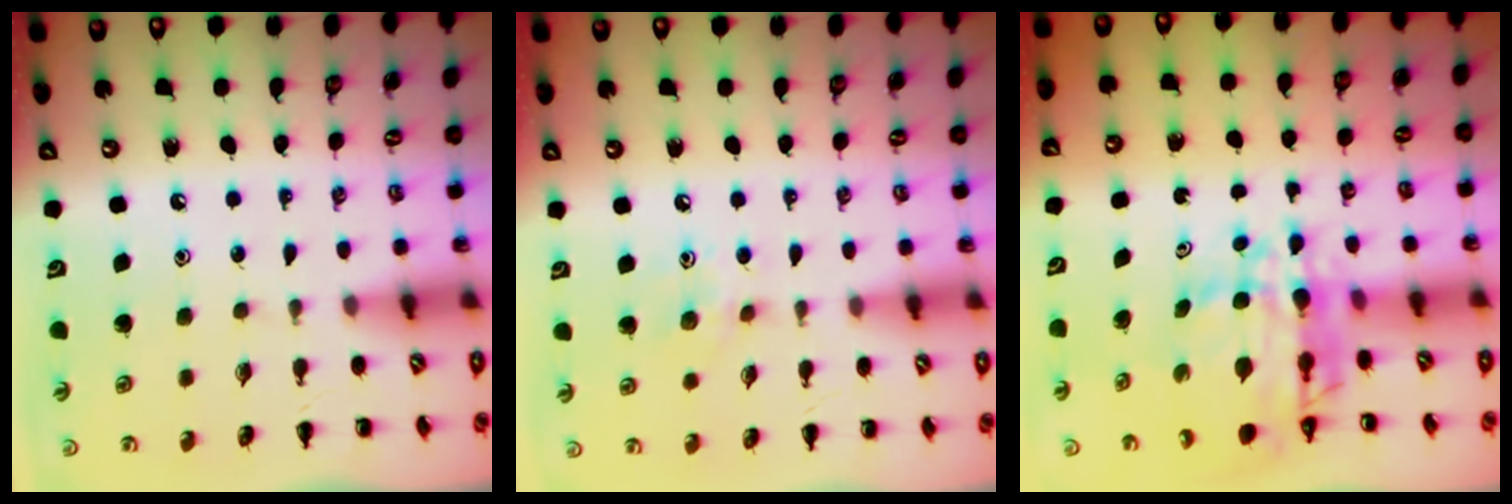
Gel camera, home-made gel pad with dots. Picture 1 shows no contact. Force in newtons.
{"total": 6.8, "press": 6.6, "slide": 1.7}
{"total": 9.9, "press": 9.4, "slide": 3.3}